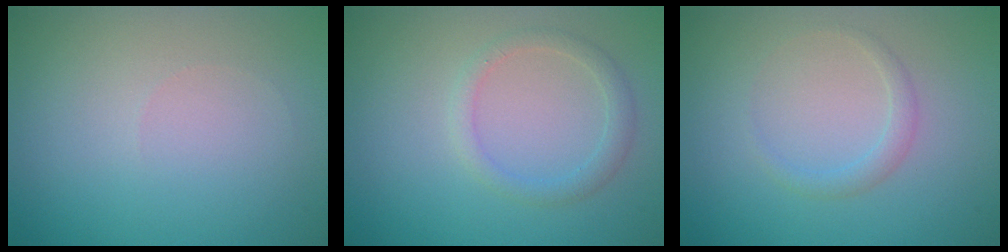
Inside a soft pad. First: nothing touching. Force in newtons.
{"total": 1.8, "press": 1.8, "slide": 0.2}
{"total": 1.2, "press": 1.2, "slide": 0.1}